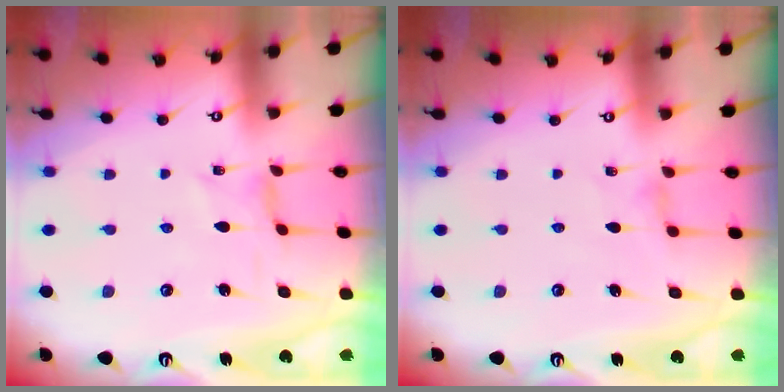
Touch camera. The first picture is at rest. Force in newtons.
{"total": 0.9, "press": 0.8, "slide": 0.4}